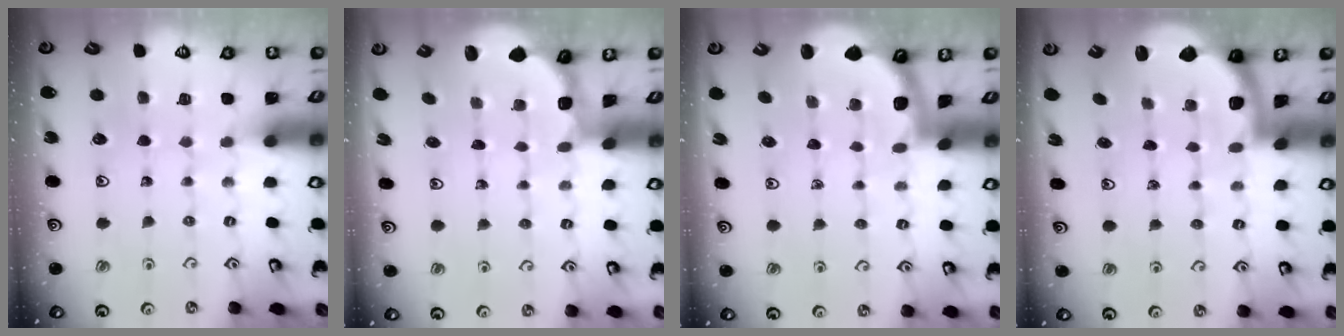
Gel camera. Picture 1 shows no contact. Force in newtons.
{"total": 1.9, "press": 1.8, "slide": 0.7}
{"total": 1.8, "press": 1.8, "slide": 0.1}
{"total": 1.9, "press": 1.8, "slide": 0.5}